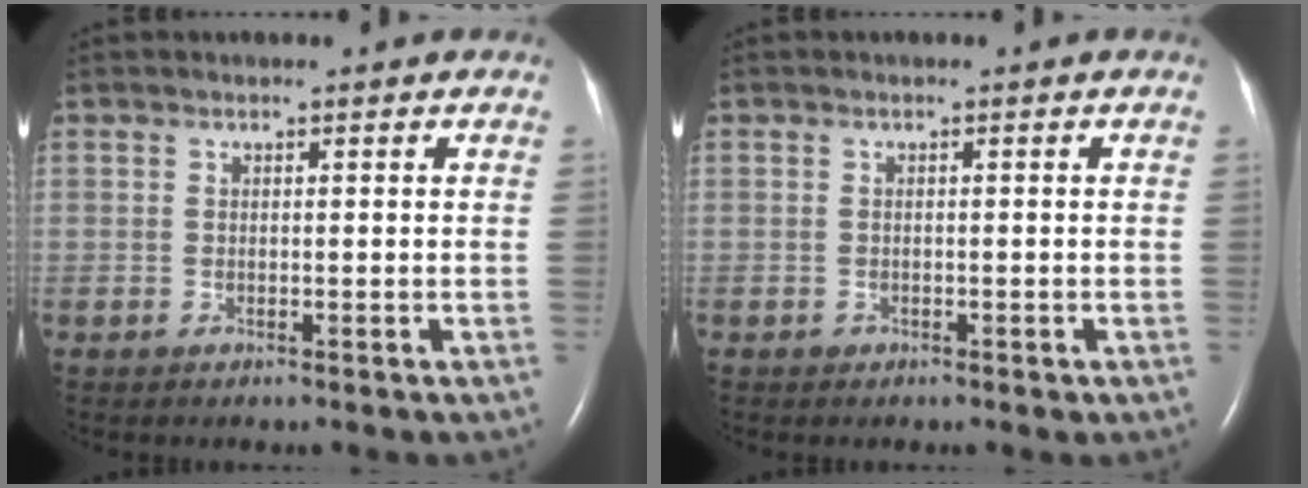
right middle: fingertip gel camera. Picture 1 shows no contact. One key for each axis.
{"total": 0.7, "fx": -0.5, "fy": 0.6, "fz": 0.2, "tx": -0.005, "ty": 0.001, "tz": -0.006}